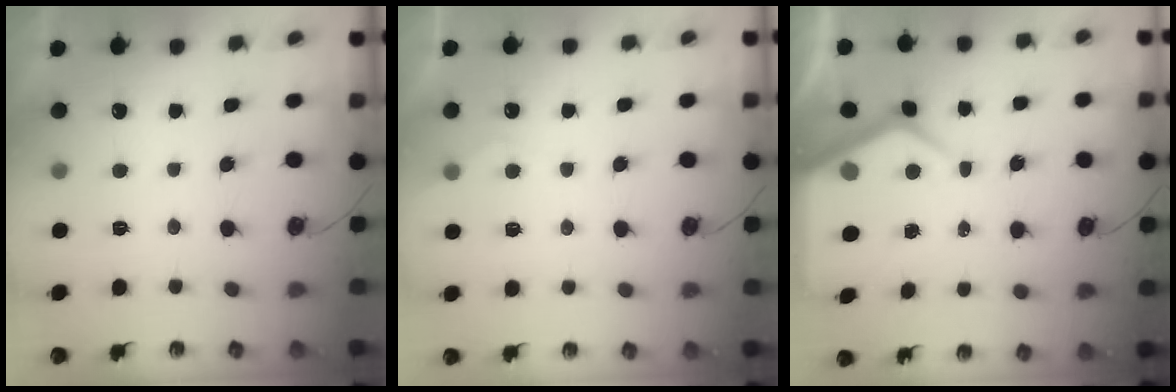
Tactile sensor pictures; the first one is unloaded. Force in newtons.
{"total": 4.2, "press": 4.2, "slide": 0.5}
{"total": 8.5, "press": 8.5, "slide": 0.7}